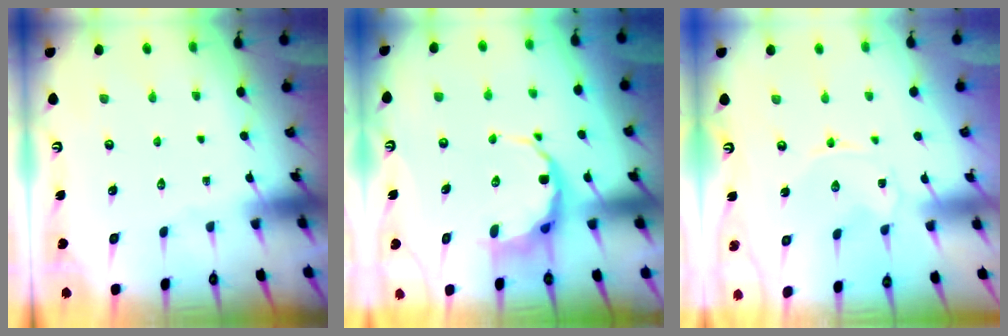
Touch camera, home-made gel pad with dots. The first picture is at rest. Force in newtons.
{"total": 7.3, "press": 7.1, "slide": 1.7}
{"total": 0.0}